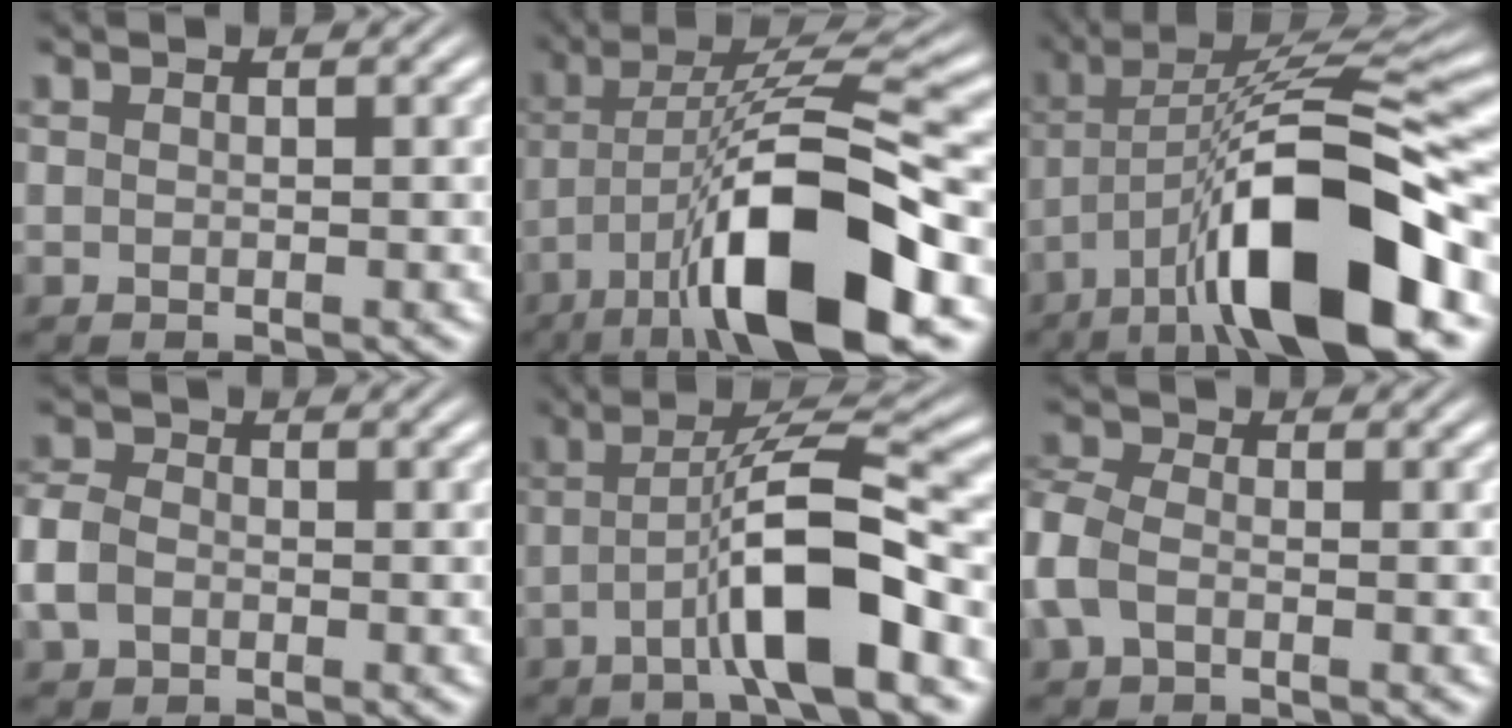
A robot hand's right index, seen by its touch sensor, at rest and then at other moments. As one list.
[{"total": 12.0, "force": [-3.0, 3.5, 11.1], "torque": [-0.184, -0.014, -0.036]}, {"total": 13.1, "force": [-2.7, 4.6, 12.0], "torque": [-0.187, -0.005, -0.034]}, {"total": 3.1, "force": [-0.8, 2.6, 1.5], "torque": [-0.052, -0.009, -0.011]}, {"total": 6.8, "force": [-0.9, 1.2, 6.7], "torque": [-0.109, 0.003, -0.016]}, {"total": 4.3, "force": [-0.8, 3.6, 2.2], "torque": [-0.070, -0.009, -0.017]}]